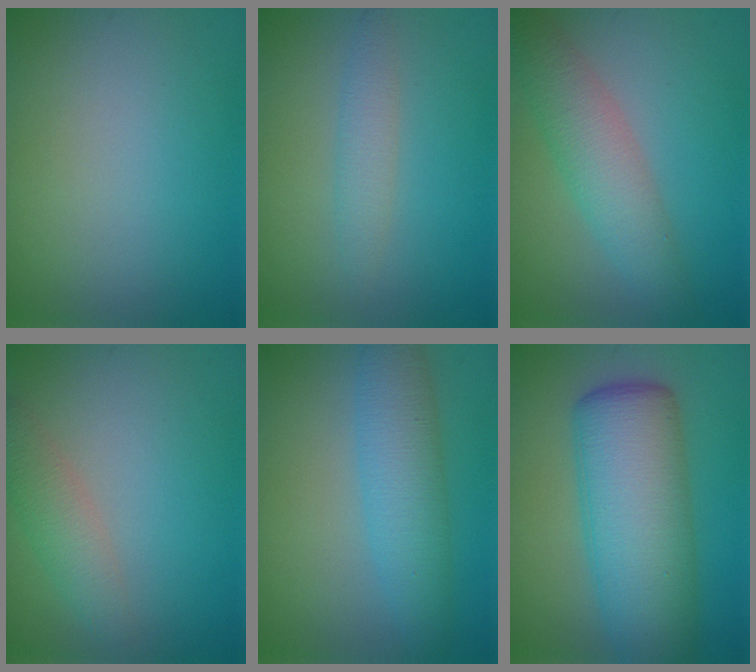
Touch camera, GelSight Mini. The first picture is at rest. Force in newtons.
{"total": 2.0, "press": 2.0, "slide": 0.1}
{"total": 4.5, "press": 4.5, "slide": 0.1}
{"total": 2.7, "press": 2.7, "slide": 0.0}
{"total": 5.0, "press": 5.0, "slide": 0.1}
{"total": 10.3, "press": 10.3, "slide": 0.4}